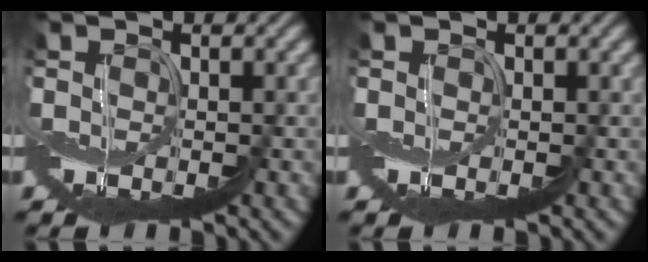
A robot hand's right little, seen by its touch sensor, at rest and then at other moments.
{"total": 0.0}